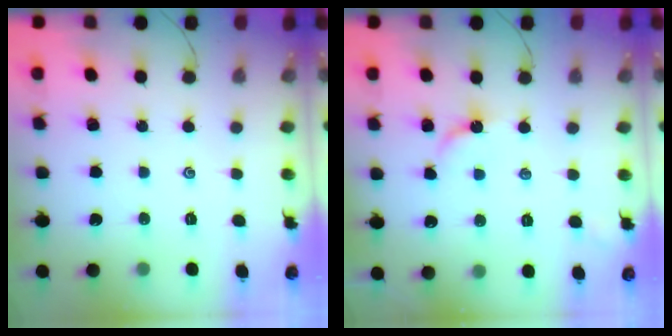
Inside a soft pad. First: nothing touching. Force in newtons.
{"total": 3.7, "press": 3.7, "slide": 0.4}